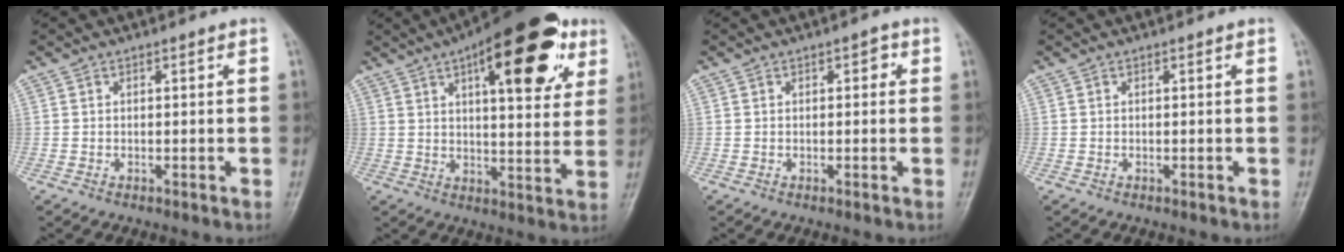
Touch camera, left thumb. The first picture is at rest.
{"total": 22.1, "force": [10.2, 8.5, 17.7], "torque": [-0.219, -0.015, 0.142]}
{"total": 1.8, "force": [0.6, 1.0, 1.4], "torque": [-0.007, 0.004, 0.003]}
{"total": 0.0}